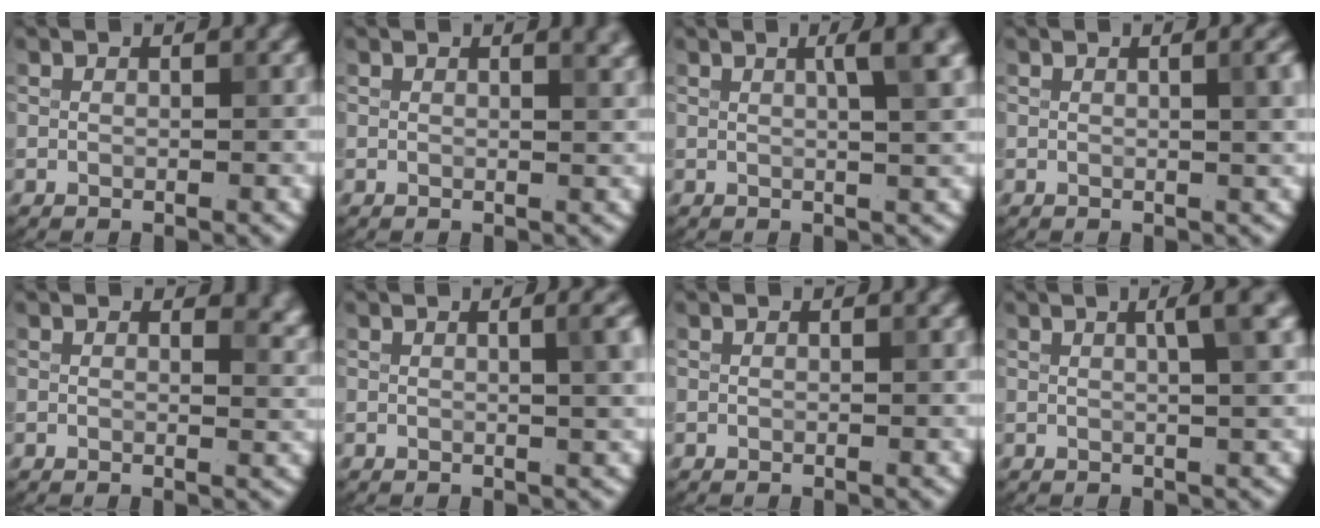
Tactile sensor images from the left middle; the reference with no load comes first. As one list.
[{"total": 2.1, "force": [1.4, 0.8, 1.4], "torque": [-0.003, 0.005, 0.012]}, {"total": 4.2, "force": [1.4, 1.0, 3.8], "torque": [-0.039, 0.012, 0.015]}, {"total": 3.0, "force": [0.7, 1.0, 2.8], "torque": [-0.023, 0.010, 0.005]}, {"total": 2.1, "force": [1.4, 0.9, 1.3], "torque": [-0.014, -0.008, 0.020]}, {"total": 3.6, "force": [0.8, 1.1, 3.3], "torque": [-0.029, 0.010, 0.006]}, {"total": 0.0}, {"total": 3.8, "force": [1.3, 0.9, 3.4], "torque": [-0.035, 0.011, 0.015]}]